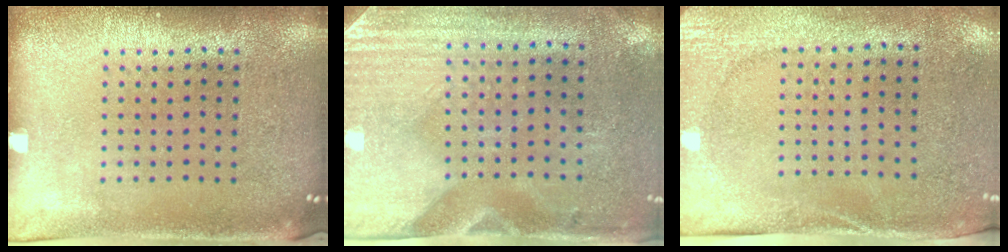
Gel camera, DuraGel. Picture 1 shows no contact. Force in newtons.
{"total": 3.0, "press": 2.6, "slide": 1.5}
{"total": 2.7, "press": 2.1, "slide": 1.6}